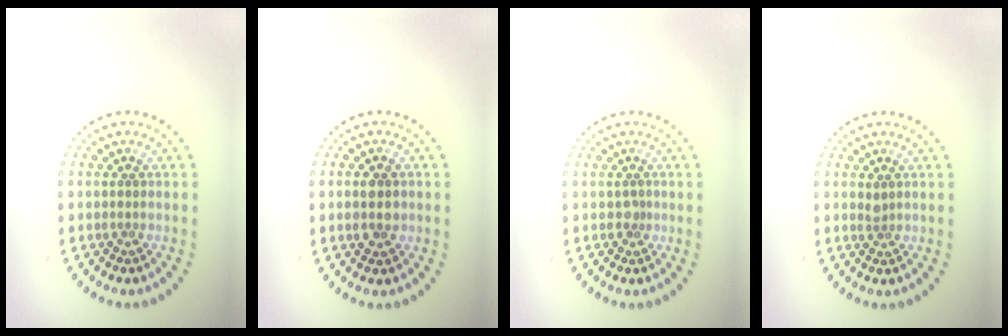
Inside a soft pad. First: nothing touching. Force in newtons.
{"total": 2.8, "press": 2.8, "slide": 0.1}
{"total": 0.8, "press": 0.5, "slide": 0.5}
{"total": 0.6, "press": 0.5, "slide": 0.3}